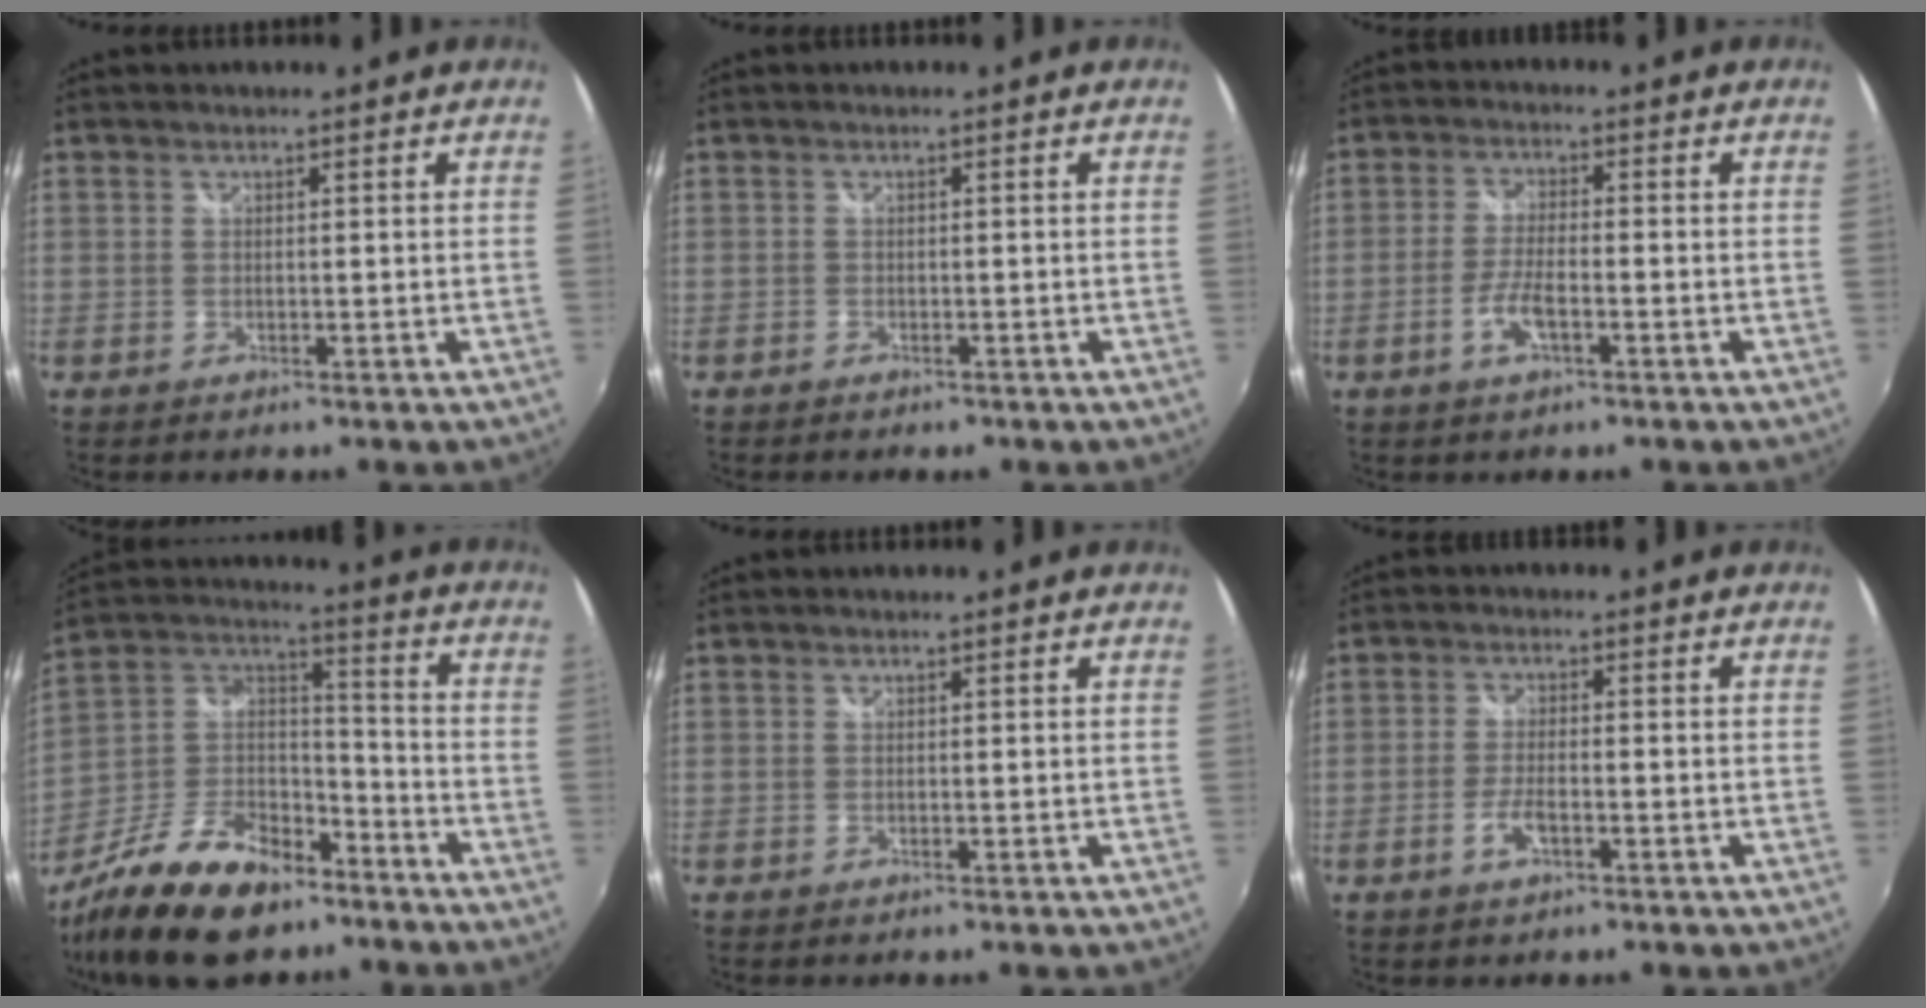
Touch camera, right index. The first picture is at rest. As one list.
[{"total": 1.6, "force": [-1.2, 0.9, 0.5], "torque": [-0.014, -0.006, -0.019]}, {"total": 5.3, "force": [-2.4, 1.4, 4.5], "torque": [-0.100, -0.001, -0.048]}, {"total": 21.8, "force": [-13.9, 11.1, 12.6], "torque": [-0.271, 0.008, -0.238]}, {"total": 0.0}, {"total": 3.9, "force": [-1.8, 1.3, 3.2], "torque": [-0.071, -0.001, -0.037]}]